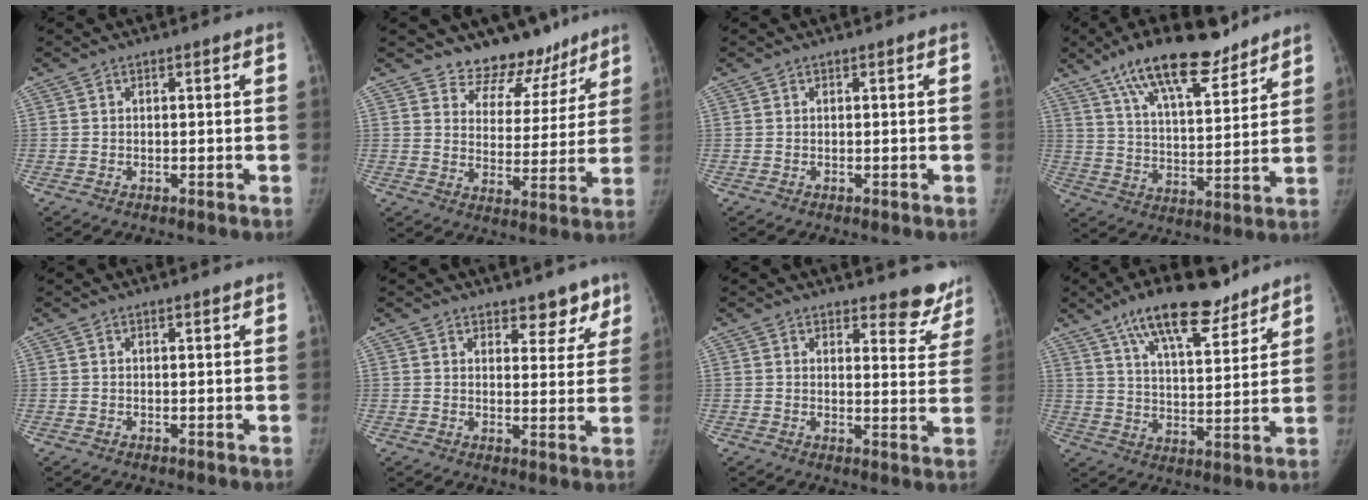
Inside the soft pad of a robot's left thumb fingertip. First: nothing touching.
{"total": 11.5, "force": [9.7, 5.9, 1.6], "torque": [0.028, -0.078, 0.134]}
{"total": 0.0}
{"total": 17.8, "force": [12.5, 6.0, 11.1], "torque": [-0.160, -0.051, 0.213]}
{"total": 0.6, "force": [0.5, 0.1, 0.3], "torque": [-0.008, -0.003, 0.008]}
{"total": 5.7, "force": [4.4, 3.0, 2.1], "torque": [0.014, -0.027, 0.058]}
{"total": 8.5, "force": [7.6, 3.1, 2.4], "torque": [0.014, -0.058, 0.073]}
{"total": 15.9, "force": [11.0, 5.6, 10.0], "torque": [-0.135, -0.049, 0.184]}